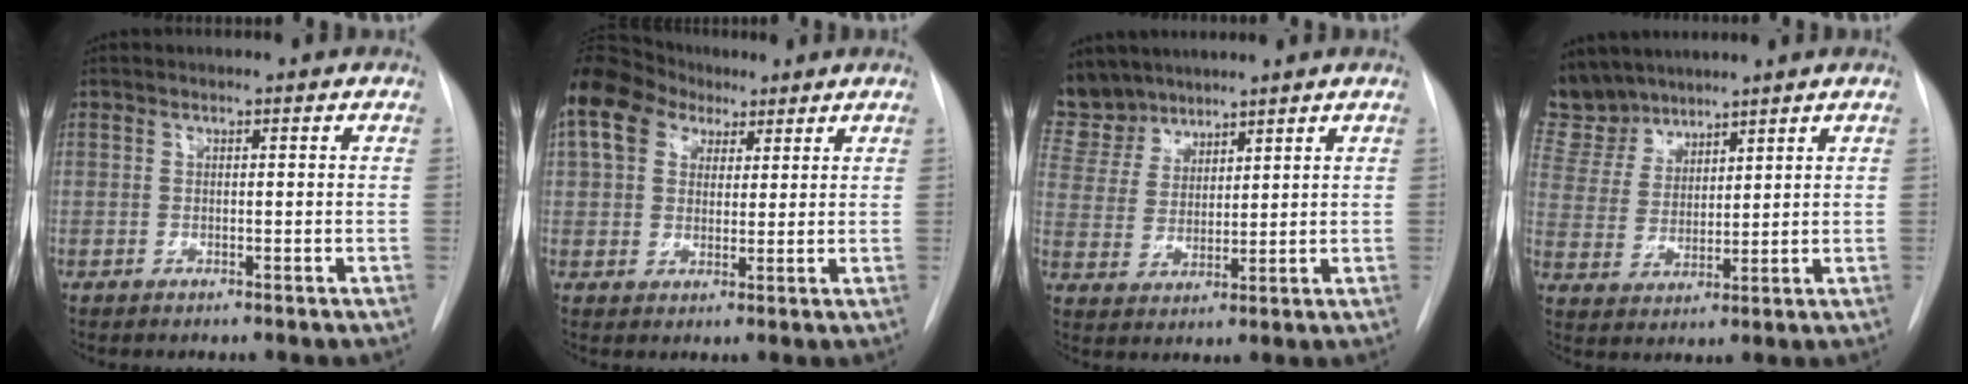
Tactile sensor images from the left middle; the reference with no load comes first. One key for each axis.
{"total": 17.1, "fx": 9.2, "fy": 12.0, "fz": 8.0, "tx": -0.226, "ty": 0.082, "tz": 0.168}
{"total": 8.9, "fx": 7.9, "fy": 4.0, "fz": 0.9, "tx": -0.027, "ty": 0.008, "tz": 0.169}
{"total": 9.3, "fx": 8.5, "fy": 3.6, "fz": 1.3, "tx": -0.039, "ty": 0.010, "tz": 0.184}